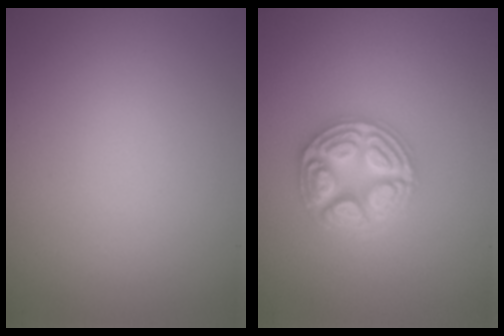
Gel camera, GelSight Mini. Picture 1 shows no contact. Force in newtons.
{"total": 4.9, "press": 4.9, "slide": 0.5}